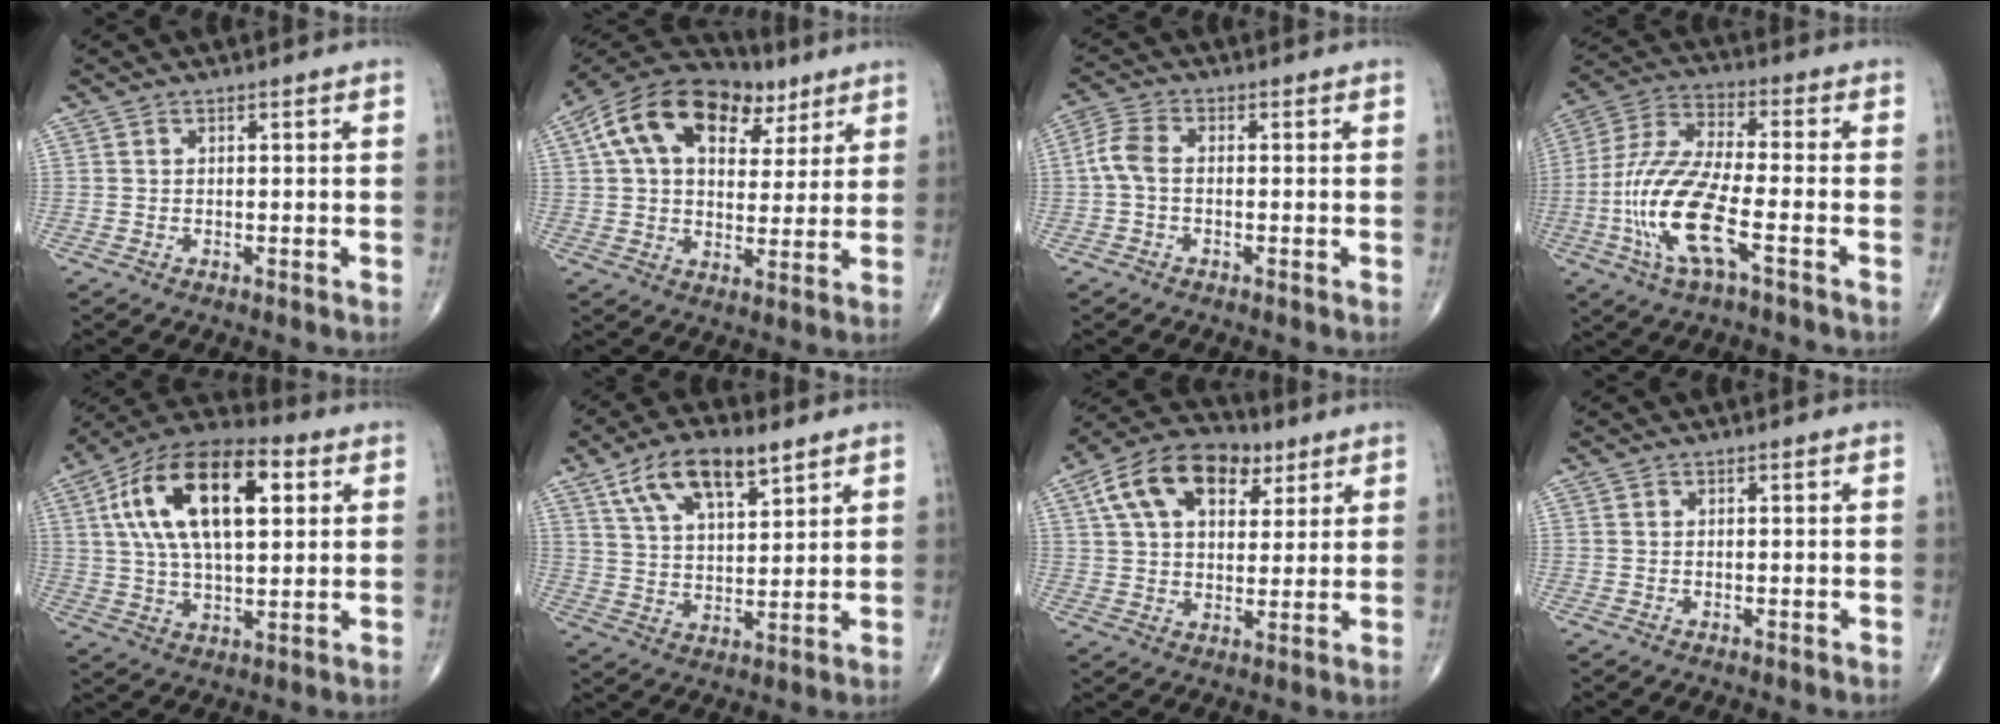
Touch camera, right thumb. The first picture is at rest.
{"total": 20.6, "force": [9.0, 12.4, 13.8], "torque": [-0.218, 0.014, 0.144]}
{"total": 4.4, "force": [-0.4, 2.5, 3.6], "torque": [-0.085, 0.012, -0.018]}
{"total": 15.8, "force": [-5.0, 4.5, 14.3], "torque": [-0.317, 0.021, -0.099]}
{"total": 20.9, "force": [5.8, 10.1, 17.4], "torque": [-0.297, 0.008, 0.091]}
{"total": 12.8, "force": [7.3, 5.5, 8.9], "torque": [-0.140, -0.022, 0.136]}
{"total": 16.0, "force": [6.9, 9.8, 10.6], "torque": [-0.156, 0.001, 0.113]}
{"total": 0.0}